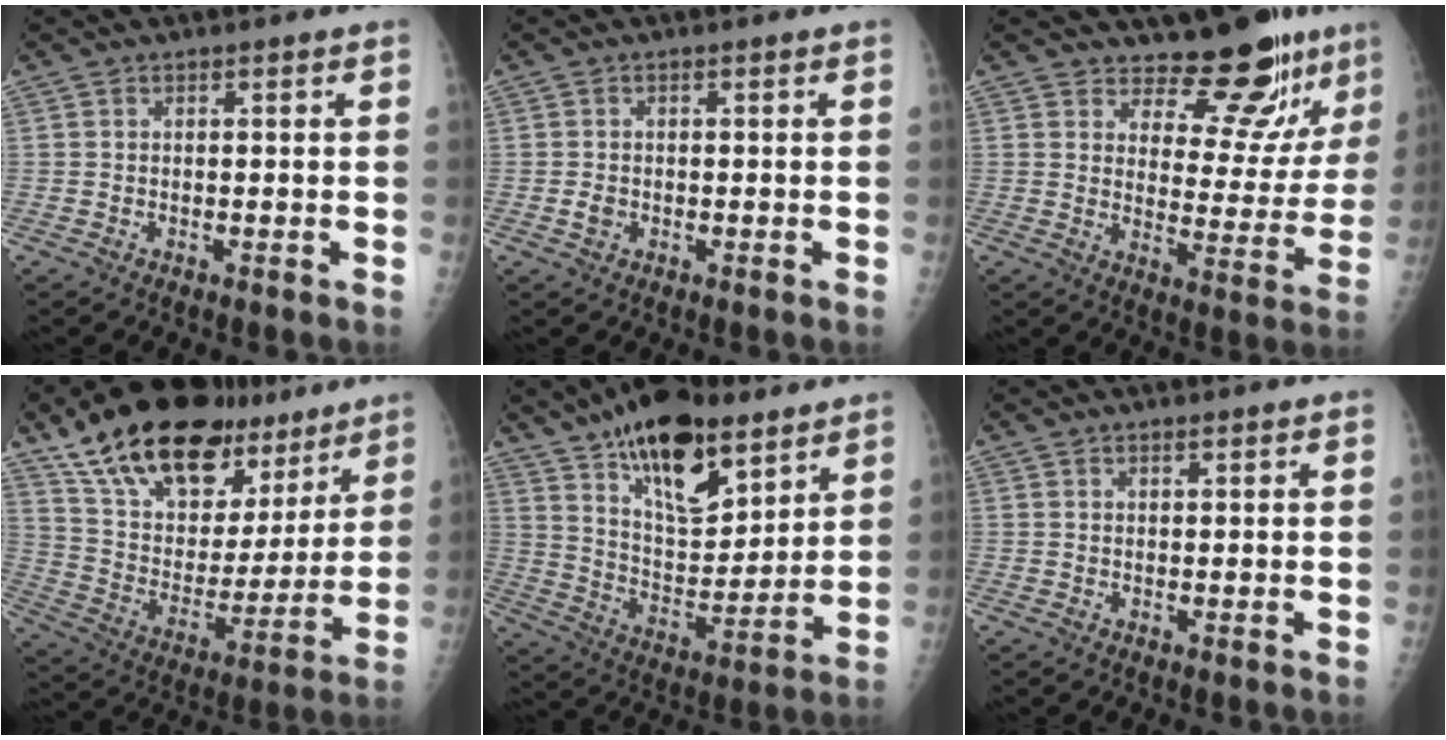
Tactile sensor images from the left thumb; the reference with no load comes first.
{"total": 1.6, "force": [-0.3, 1.3, 0.9], "torque": [-0.011, 0.001, -0.004]}
{"total": 12.6, "force": [10.8, 4.3, 4.9], "torque": [-0.027, -0.100, 0.146]}
{"total": 27.2, "force": [18.5, 13.4, 14.7], "torque": [-0.207, -0.049, 0.309]}
{"total": 20.0, "force": [12.9, 8.7, 12.7], "torque": [-0.169, -0.070, 0.220]}
{"total": 0.9, "force": [0.7, 0.3, 0.4], "torque": [-0.007, -0.005, 0.011]}